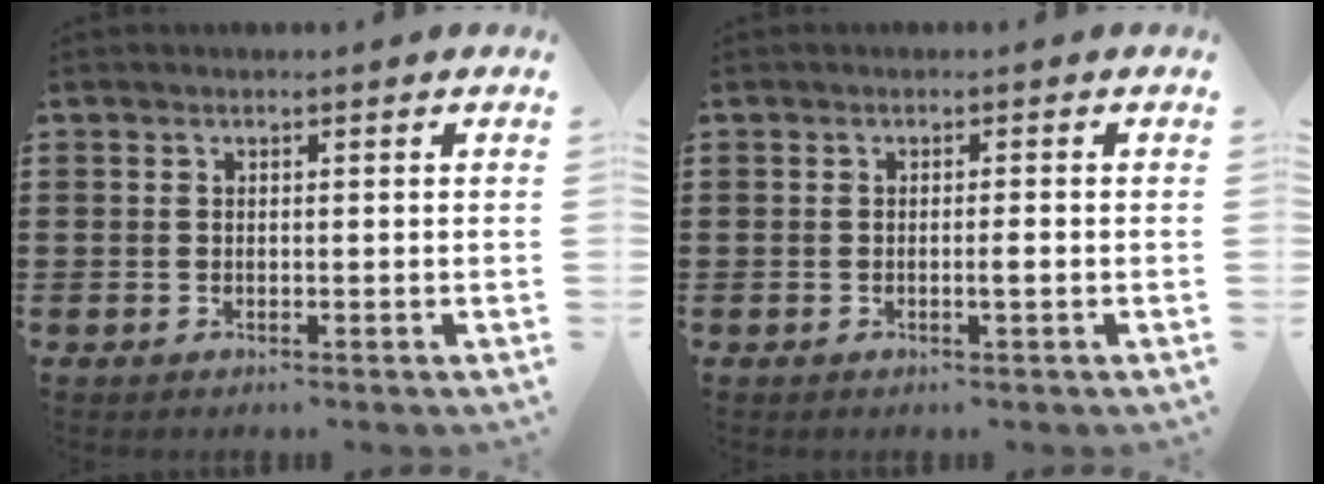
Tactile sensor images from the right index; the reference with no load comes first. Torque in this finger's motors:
{"motor_torque": [0.93, 0.34, 0.08, 0.07]}